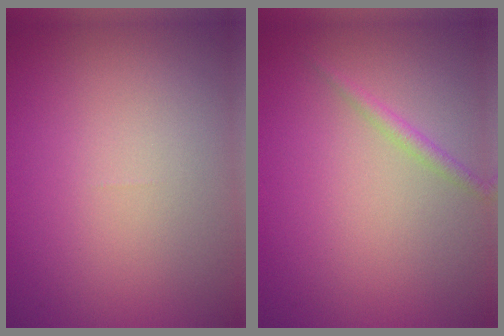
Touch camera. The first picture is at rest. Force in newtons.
{"total": 1.1, "press": 1.1, "slide": 0.1}